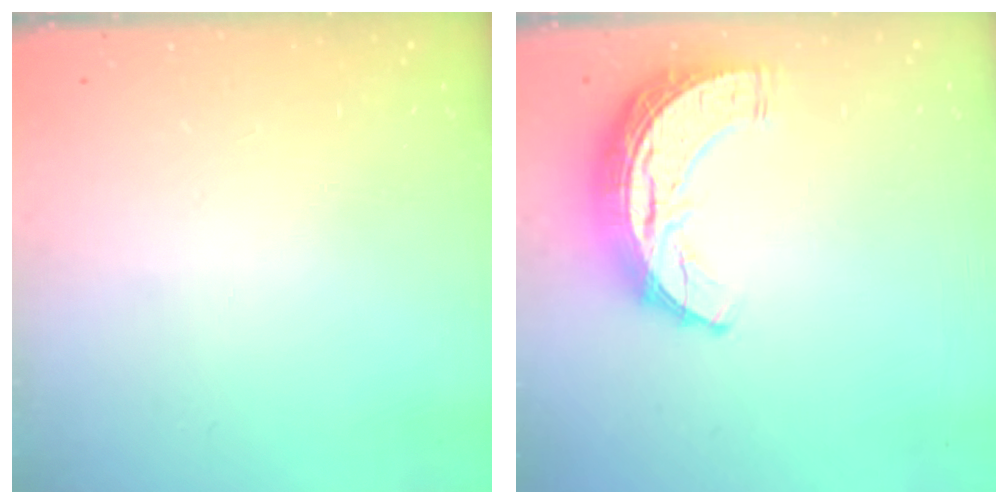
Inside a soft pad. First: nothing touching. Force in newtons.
{"total": 11.3, "press": 11.2, "slide": 0.7}